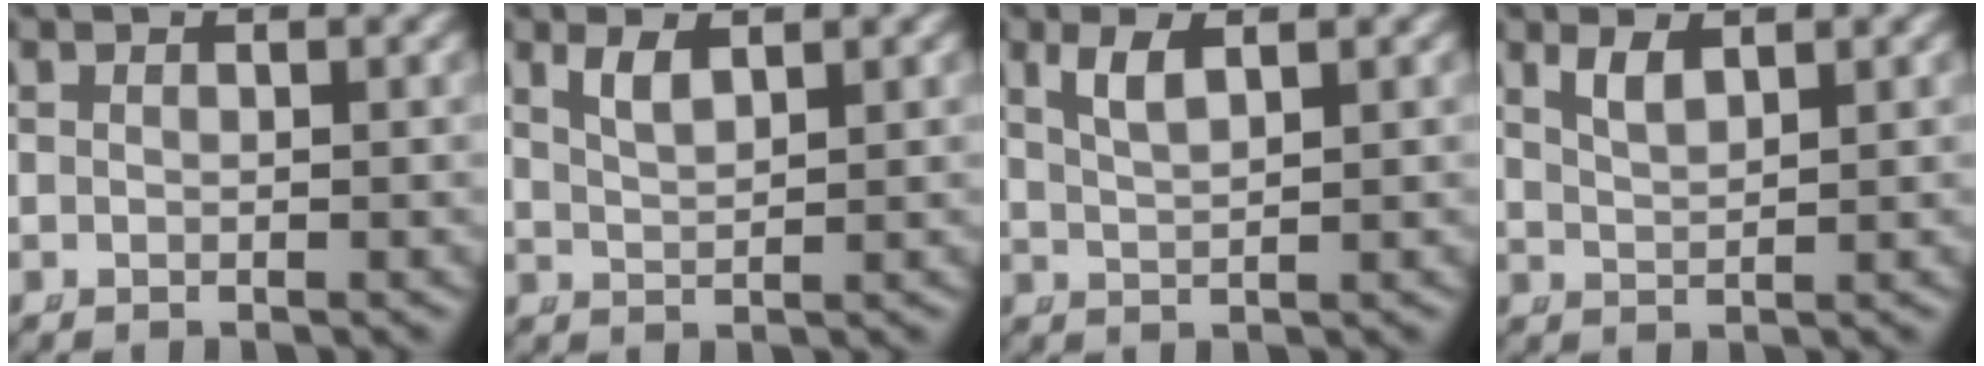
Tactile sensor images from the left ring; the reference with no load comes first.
{"total": 1.6, "force": [1.1, 0.1, 1.2], "torque": [-0.024, -0.006, 0.029]}
{"total": 1.9, "force": [1.1, 0.1, 1.6], "torque": [-0.033, -0.005, 0.031]}
{"total": 1.6, "force": [1.1, 0.1, 1.1], "torque": [-0.027, -0.008, 0.032]}